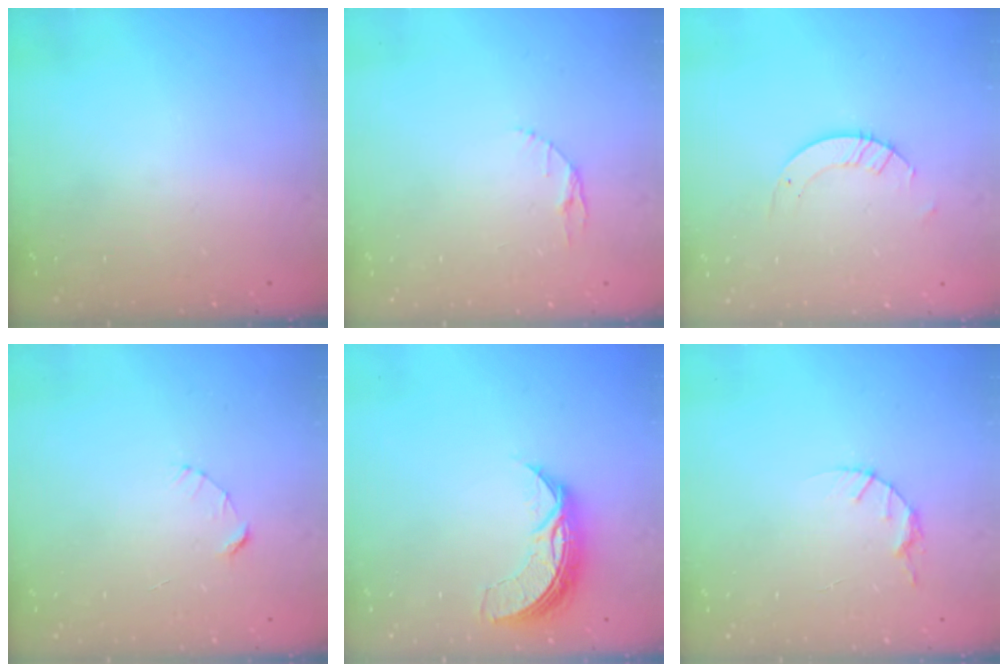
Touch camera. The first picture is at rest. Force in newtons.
{"total": 2.9, "press": 2.9, "slide": 0.4}
{"total": 3.7, "press": 3.7, "slide": 0.2}
{"total": 2.4, "press": 2.4, "slide": 0.2}
{"total": 8.9, "press": 8.9, "slide": 0.4}
{"total": 4.1, "press": 4.1, "slide": 0.5}